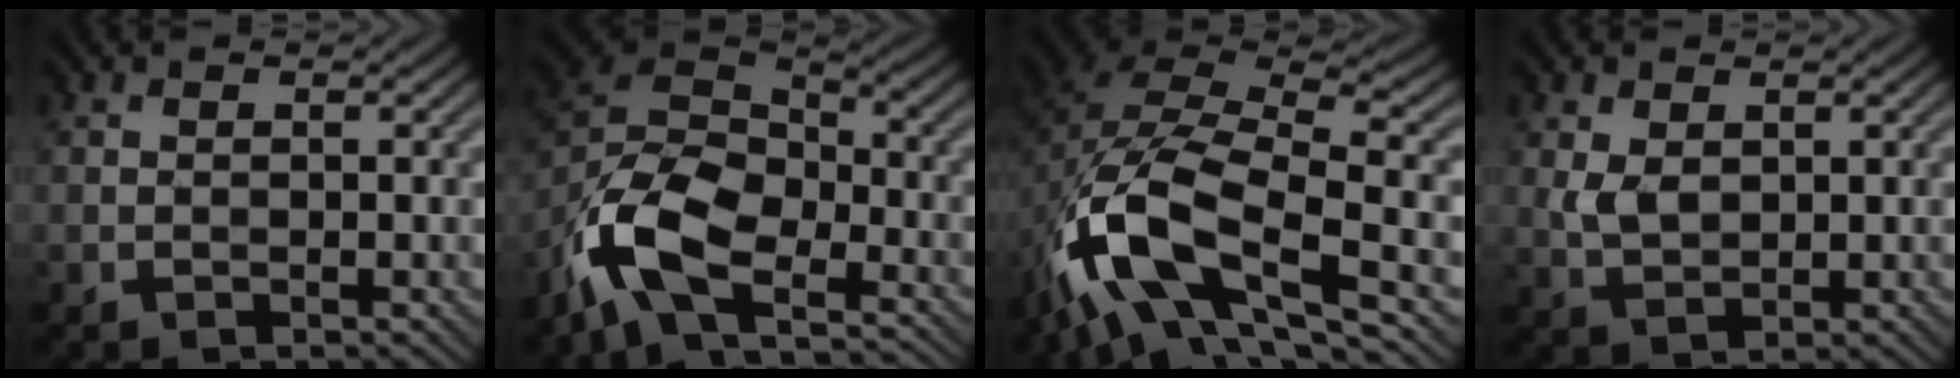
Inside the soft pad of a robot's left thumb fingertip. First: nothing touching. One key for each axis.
{"total": 12.5, "fx": -7.9, "fy": 5.4, "fz": 8.0, "tx": -0.180, "ty": -0.005, "tz": -0.171}
{"total": 14.3, "fx": -5.9, "fy": 6.8, "fz": 11.2, "tx": -0.236, "ty": -0.009, "tz": -0.119}
{"total": 2.5, "fx": 0.8, "fy": 1.5, "fz": 1.8, "tx": -0.047, "ty": 0.002, "tz": 0.021}